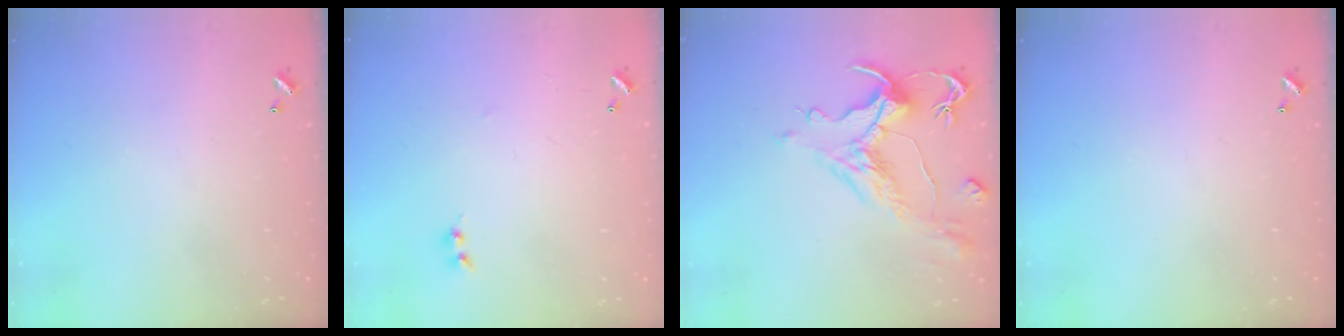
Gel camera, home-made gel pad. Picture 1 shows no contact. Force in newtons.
{"total": 1.8, "press": 1.8, "slide": 0.3}
{"total": 2.0, "press": 1.5, "slide": 1.4}
{"total": 0.0}